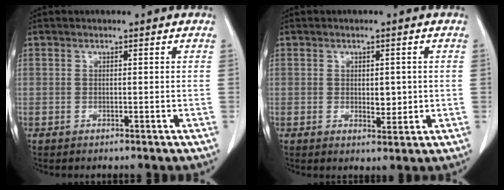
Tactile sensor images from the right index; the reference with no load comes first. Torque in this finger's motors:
{"motor_torque": [0.05, 0.12, 0.04, 0.01]}